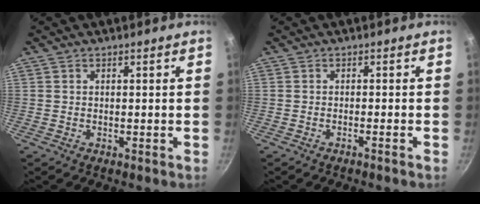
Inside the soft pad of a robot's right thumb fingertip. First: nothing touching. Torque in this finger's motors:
{"motor_torque": [-0.22, 0.10, 0.15, 0.03, 0.01]}